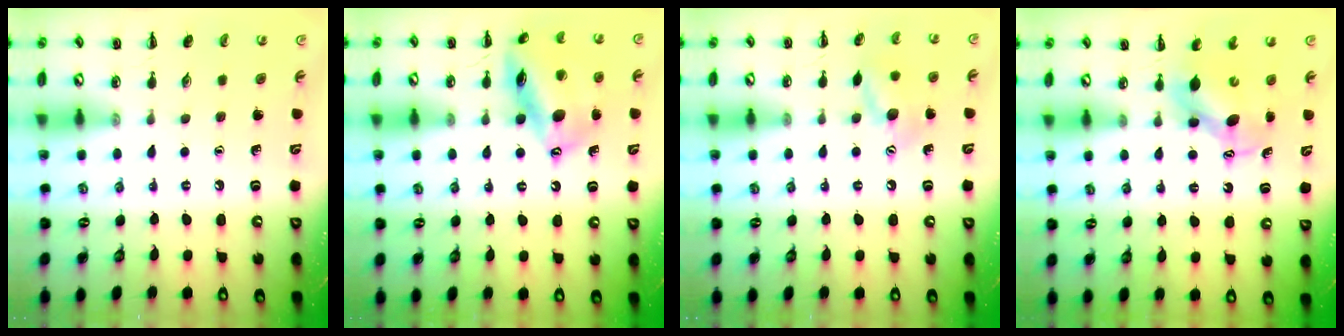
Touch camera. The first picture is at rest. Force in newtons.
{"total": 16.3, "press": 16.1, "slide": 2.9}
{"total": 10.7, "press": 10.6, "slide": 1.8}
{"total": 6.4, "press": 6.4, "slide": 0.8}